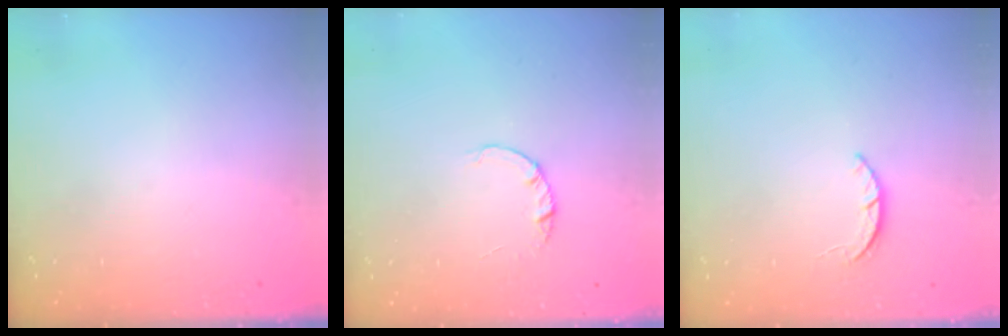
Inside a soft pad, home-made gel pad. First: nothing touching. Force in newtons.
{"total": 1.4, "press": 1.4, "slide": 0.2}
{"total": 1.9, "press": 1.9, "slide": 0.3}